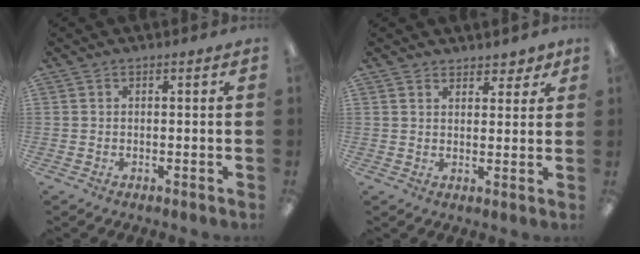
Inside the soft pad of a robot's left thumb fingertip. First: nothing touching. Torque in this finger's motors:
{"motor_torque": [0.13, 0.17, -0.39, 0.09, 0.00]}